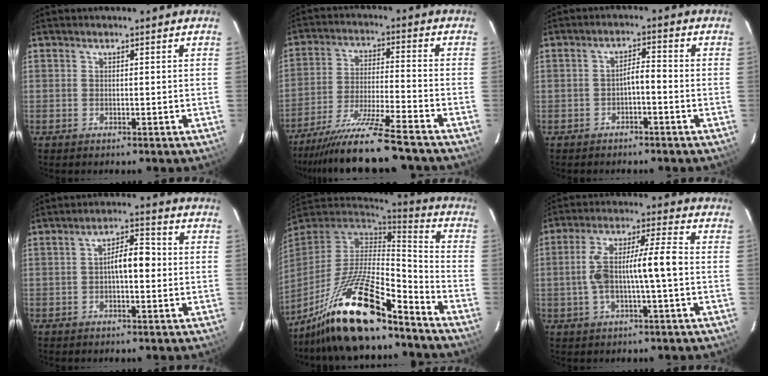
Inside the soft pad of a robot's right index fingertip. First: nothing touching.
{"total": 14.2, "force": [-12.0, -0.5, 7.7], "torque": [-0.135, -0.028, -0.203]}
{"total": 2.8, "force": [-1.2, 0.7, 2.5], "torque": [-0.039, 0.010, -0.020]}
{"total": 5.4, "force": [-0.3, 1.8, 5.1], "torque": [-0.086, 0.021, -0.008]}
{"total": 19.9, "force": [-14.9, 3.6, 12.7], "torque": [-0.254, -0.010, -0.271]}
{"total": 9.4, "force": [-1.1, 1.5, 9.2], "torque": [-0.174, 0.029, -0.019]}